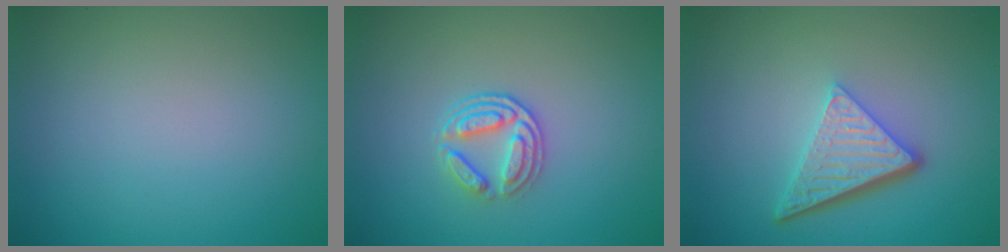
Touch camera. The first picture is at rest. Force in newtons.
{"total": 2.6, "press": 2.1, "slide": 1.6}
{"total": 4.9, "press": 3.5, "slide": 3.4}